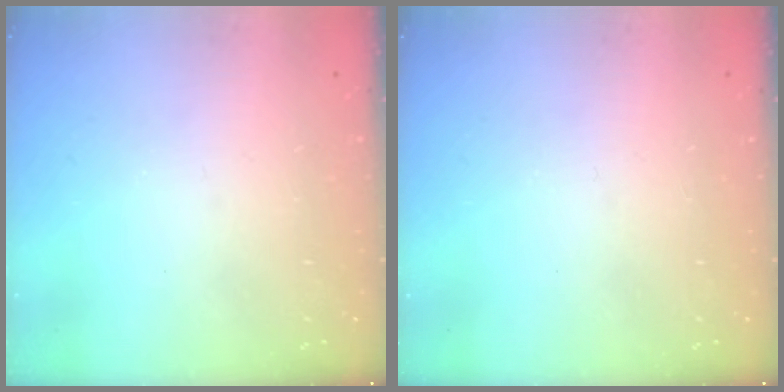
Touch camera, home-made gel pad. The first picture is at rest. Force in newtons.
{"total": 0.0}